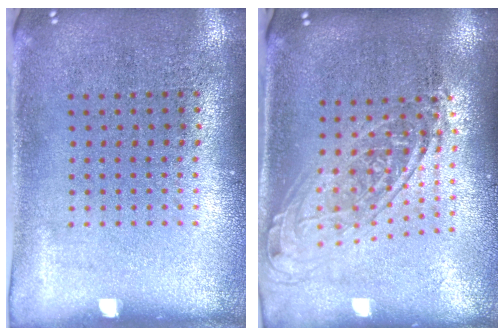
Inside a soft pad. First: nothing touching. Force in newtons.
{"total": 1.8, "press": 1.4, "slide": 1.0}